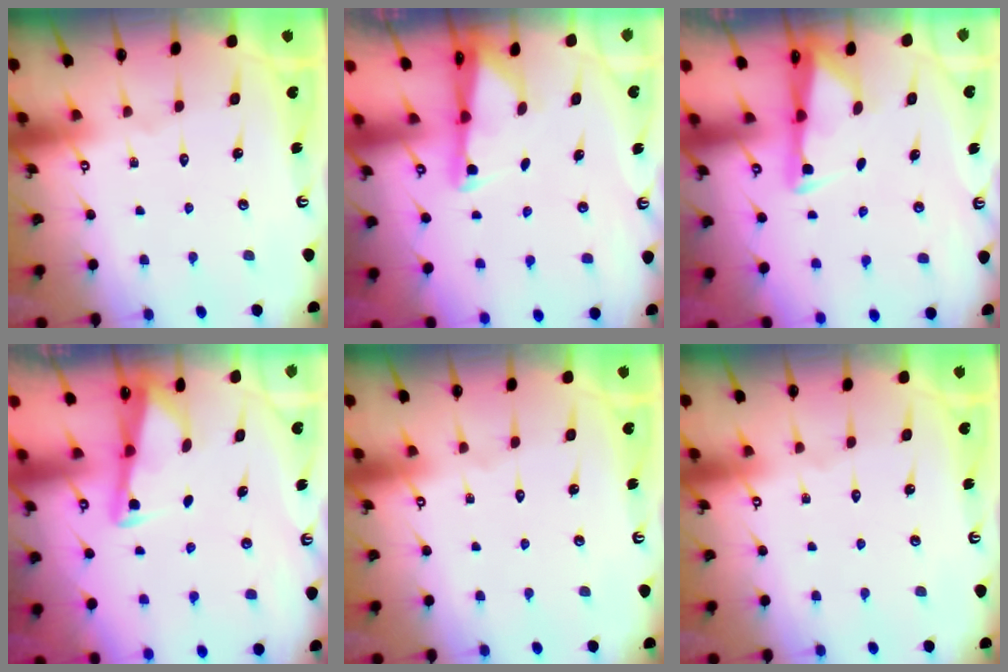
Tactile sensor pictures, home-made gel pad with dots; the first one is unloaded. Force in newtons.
{"total": 2.0, "press": 1.9, "slide": 0.4}
{"total": 2.6, "press": 2.6, "slide": 0.4}
{"total": 2.8, "press": 2.8, "slide": 0.3}
{"total": 0.0}
{"total": 0.0}